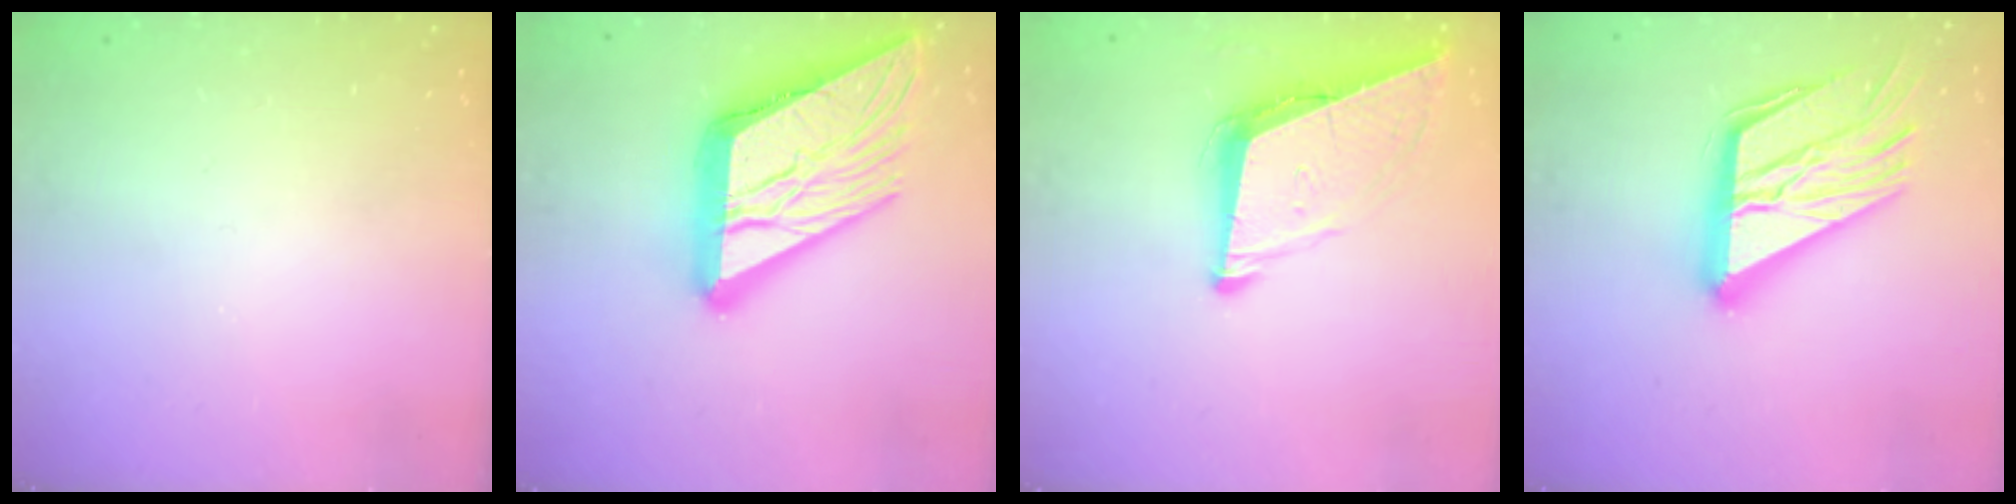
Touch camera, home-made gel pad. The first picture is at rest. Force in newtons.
{"total": 24.2, "press": 24.1, "slide": 2.8}
{"total": 8.7, "press": 8.4, "slide": 2.4}
{"total": 23.5, "press": 23.3, "slide": 2.3}